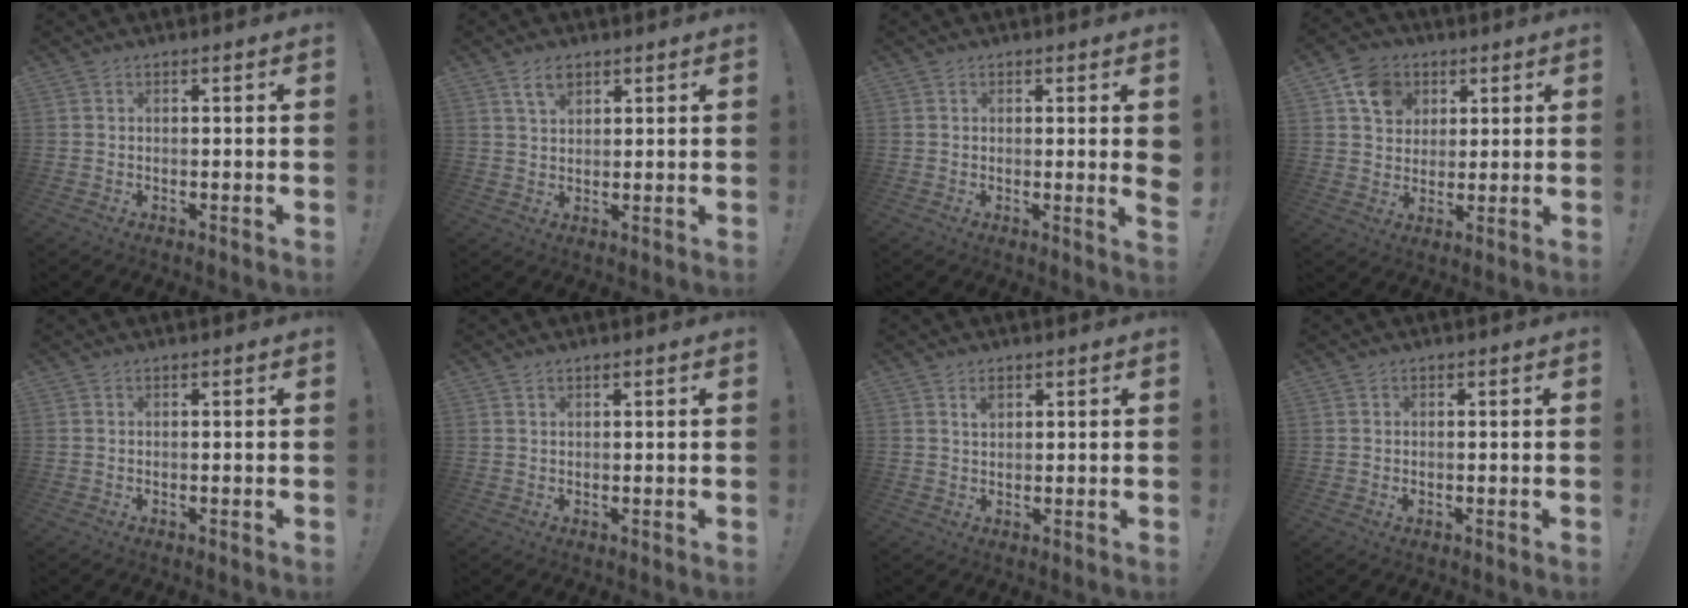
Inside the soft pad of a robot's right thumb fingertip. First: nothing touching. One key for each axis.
{"total": 4.3, "fx": 2.6, "fy": 2.4, "fz": 2.5, "tx": -0.031, "ty": -0.009, "tz": 0.045}
{"total": 3.2, "fx": 1.0, "fy": -0.2, "fz": 3.0, "tx": -0.030, "ty": -0.021, "tz": 0.013}
{"total": 10.5, "fx": 4.5, "fy": 8.7, "fz": 3.8, "tx": -0.050, "ty": -0.017, "tz": 0.091}
{"total": 0.0}
{"total": 0.7, "fx": 0.5, "fy": 0.4, "fz": 0.3, "tx": -0.001, "ty": -0.001, "tz": 0.008}
{"total": 2.0, "fx": 1.2, "fy": 1.2, "fz": 1.1, "tx": 0.001, "ty": -0.008, "tz": 0.018}
{"total": 0.0}